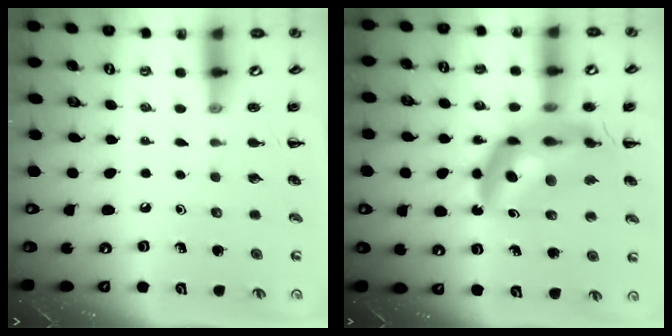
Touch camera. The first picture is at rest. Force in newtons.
{"total": 17.0, "press": 16.4, "slide": 4.7}